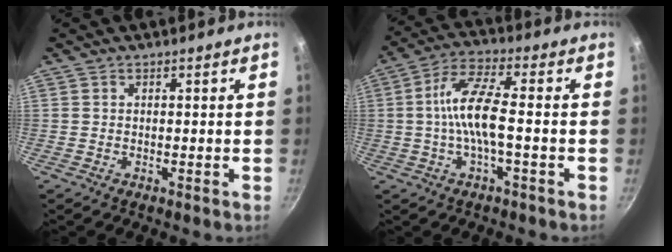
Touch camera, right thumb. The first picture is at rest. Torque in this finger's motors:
{"motor_torque": [1.03, 1.27, 1.60, -0.48, 0.30]}